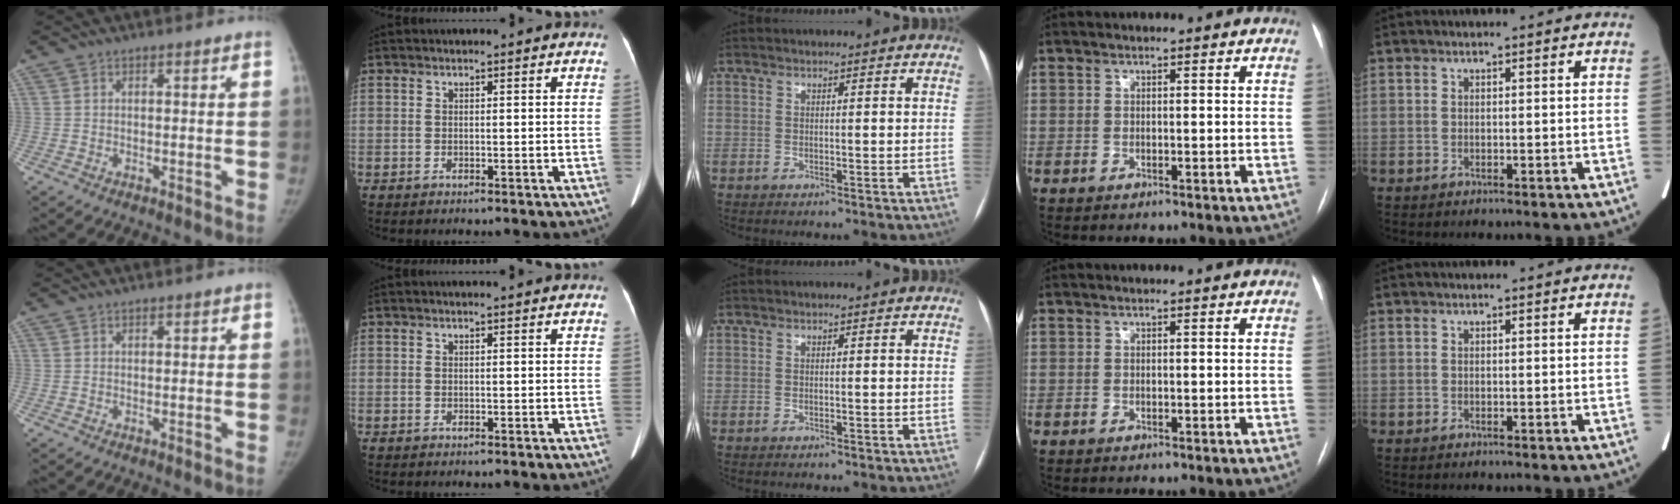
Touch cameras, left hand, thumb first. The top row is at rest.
{"thumb": {"total": 0.7, "force": [0.3, 0.5, 0.5], "torque": [0.000, 0.001, 0.003]}, "index": {"total": 1.8, "force": [1.6, 0.0, 0.9], "torque": [-0.009, 0.016, 0.020]}}